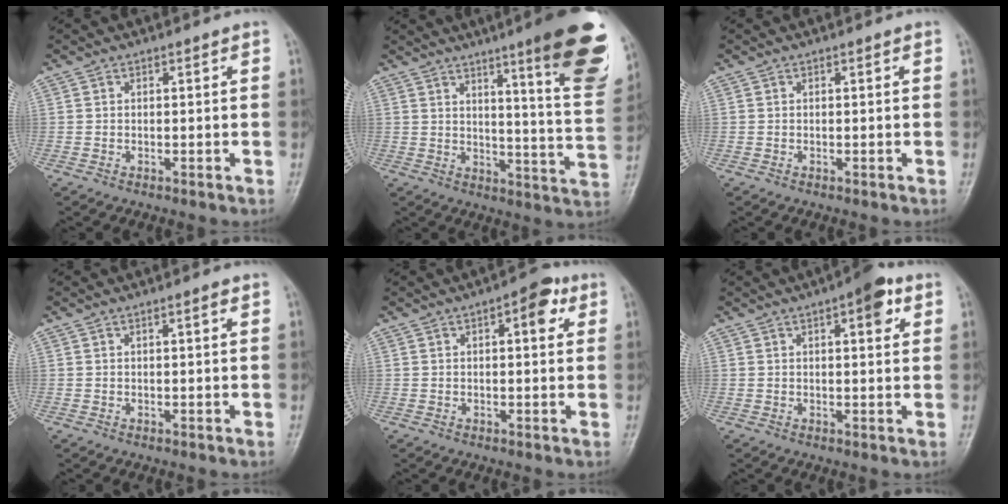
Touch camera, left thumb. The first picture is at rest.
{"total": 19.4, "force": [11.2, 2.4, 15.6], "torque": [-0.172, -0.067, 0.147]}
{"total": 0.0}
{"total": 1.0, "force": [0.5, 0.1, 0.9], "torque": [-0.015, 0.000, 0.008]}
{"total": 5.3, "force": [2.2, 2.2, 4.3], "torque": [-0.043, 0.001, 0.020]}
{"total": 6.1, "force": [2.8, 2.1, 4.9], "torque": [-0.052, -0.004, 0.031]}